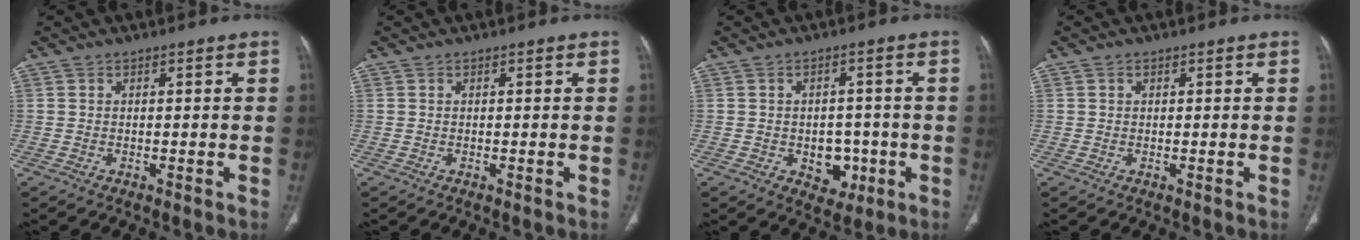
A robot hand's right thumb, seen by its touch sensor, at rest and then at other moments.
{"total": 0.0}
{"total": 6.3, "force": [-1.6, 4.8, 3.7], "torque": [-0.016, 0.012, -0.011]}
{"total": 0.6, "force": [0.2, 0.5, 0.2], "torque": [-0.002, 0.000, 0.004]}